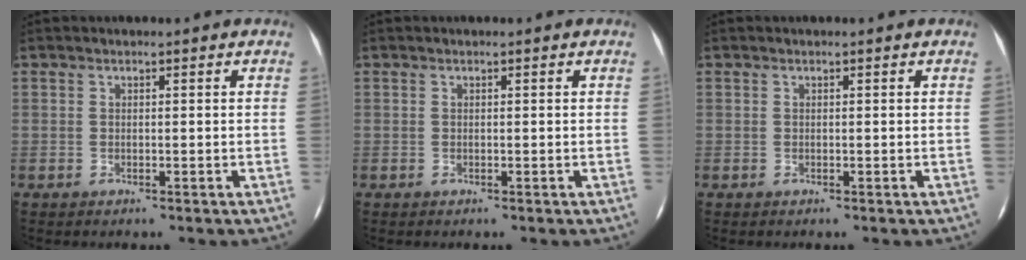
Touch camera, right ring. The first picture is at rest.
{"total": 0.0}
{"total": 0.0}